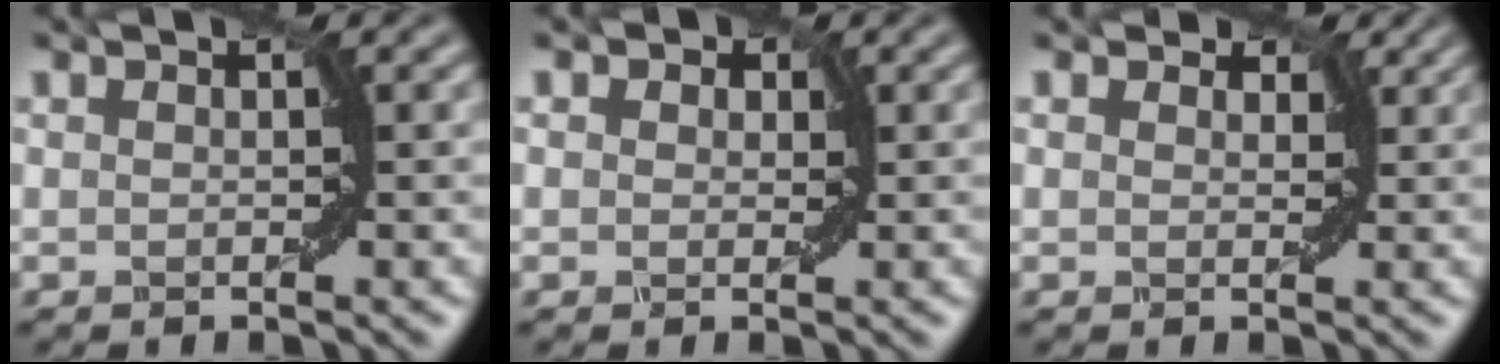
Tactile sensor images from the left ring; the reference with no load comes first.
{"total": 2.2, "force": [1.1, 1.6, 1.1], "torque": [-0.015, 0.008, 0.000]}
{"total": 2.5, "force": [1.6, 1.5, 1.2], "torque": [-0.018, 0.003, 0.017]}